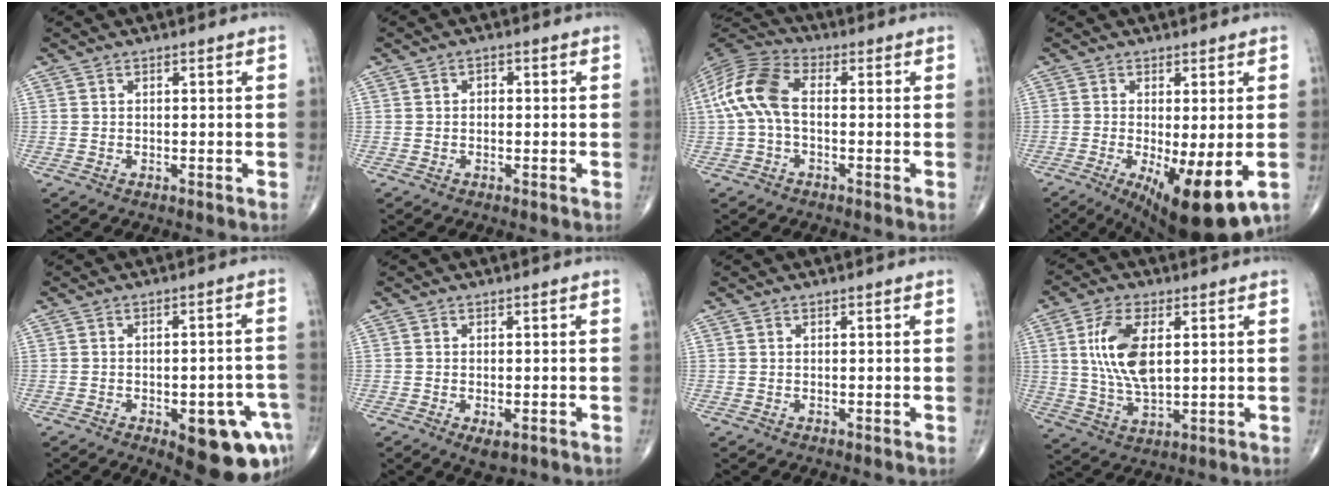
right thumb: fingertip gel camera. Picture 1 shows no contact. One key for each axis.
{"total": 1.3, "fx": 0.0, "fy": 1.0, "fz": 0.9, "tx": -0.006, "ty": 0.007, "tz": -0.003}
{"total": 11.2, "fx": 0.0, "fy": 6.5, "fz": 9.1, "tx": -0.196, "ty": 0.031, "tz": -0.010}
{"total": 12.8, "fx": -3.9, "fy": 3.7, "fz": 11.6, "tx": -0.170, "ty": -0.022, "tz": -0.047}
{"total": 14.3, "fx": -6.3, "fy": 6.0, "fz": 11.4, "tx": -0.093, "ty": 0.031, "tz": -0.063}
{"total": 3.2, "fx": -1.2, "fy": 1.5, "fz": 2.5, "tx": -0.041, "ty": -0.004, "tz": -0.015}
{"total": 0.0}
{"total": 11.9, "fx": 2.6, "fy": 5.8, "fz": 10.1, "tx": -0.199, "ty": -0.010, "tz": 0.053}